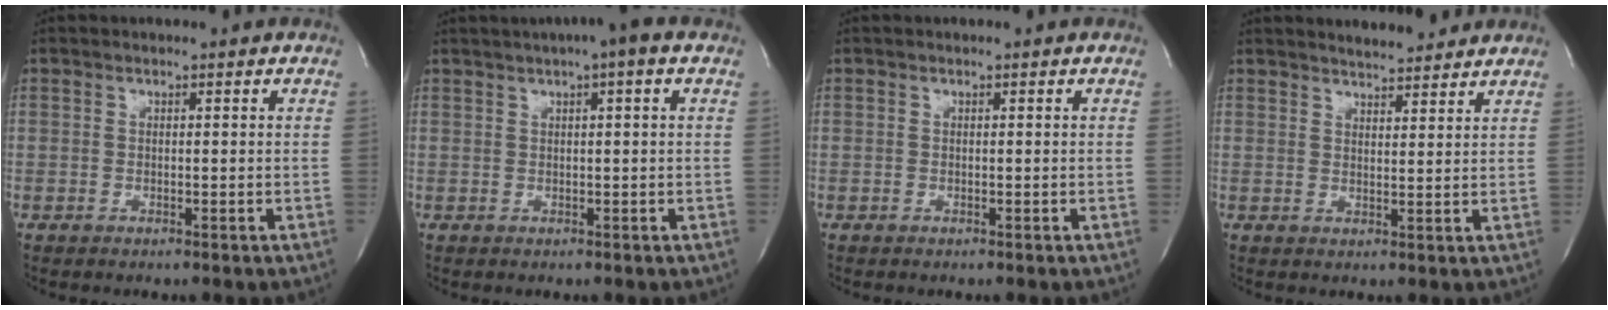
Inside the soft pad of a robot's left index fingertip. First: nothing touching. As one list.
[{"total": 5.4, "force": [3.0, 0.3, 4.4], "torque": [-0.070, 0.023, 0.043]}, {"total": 0.0}, {"total": 6.1, "force": [5.7, 1.1, 1.7], "torque": [-0.032, 0.005, 0.079]}]